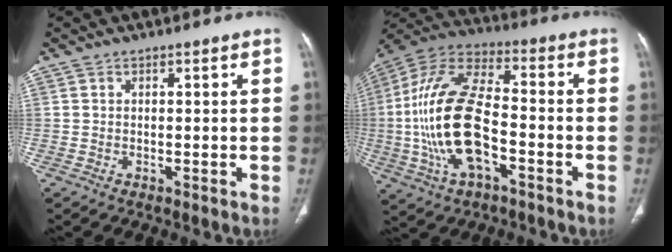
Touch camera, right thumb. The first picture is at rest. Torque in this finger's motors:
{"motor_torque": [0.35, 1.14, 2.42, -0.20, 0.82]}